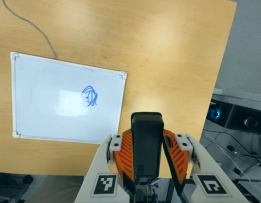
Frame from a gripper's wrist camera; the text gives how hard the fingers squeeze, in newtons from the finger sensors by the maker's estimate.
{"total": 4.0, "left": 3.0, "right": 5.0}